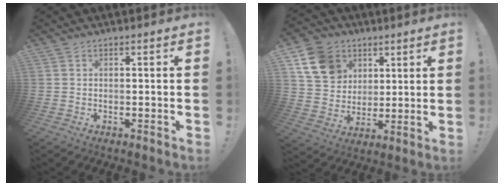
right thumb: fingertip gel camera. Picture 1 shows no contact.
{"total": 14.2, "force": [6.4, 11.3, 5.7], "torque": [-0.084, -0.026, 0.132]}